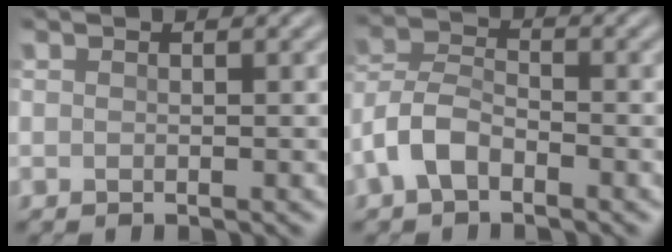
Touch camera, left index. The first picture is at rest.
{"total": 3.8, "force": [-2.0, 2.2, 2.4], "torque": [-0.055, 0.012, -0.052]}